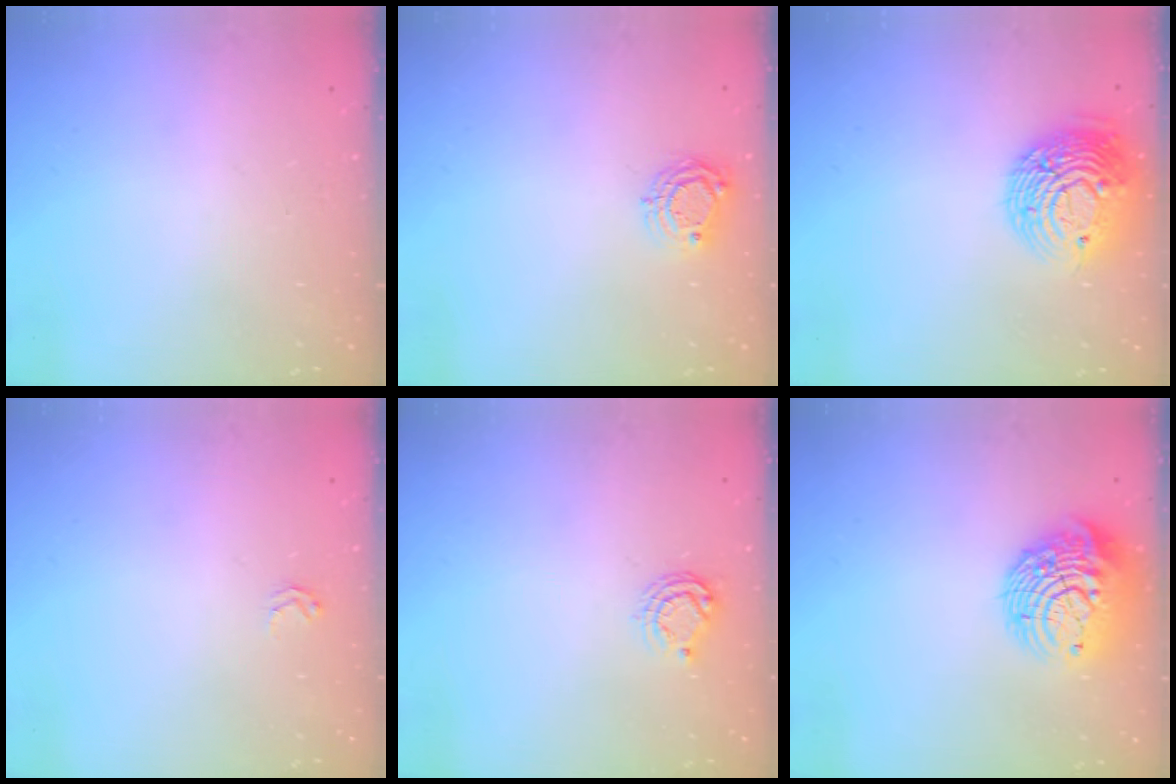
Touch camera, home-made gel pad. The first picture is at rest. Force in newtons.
{"total": 6.6, "press": 6.6, "slide": 0.1}
{"total": 13.9, "press": 13.8, "slide": 1.0}
{"total": 2.5, "press": 2.5, "slide": 0.3}
{"total": 6.9, "press": 6.8, "slide": 0.6}
{"total": 13.1, "press": 12.9, "slide": 1.8}